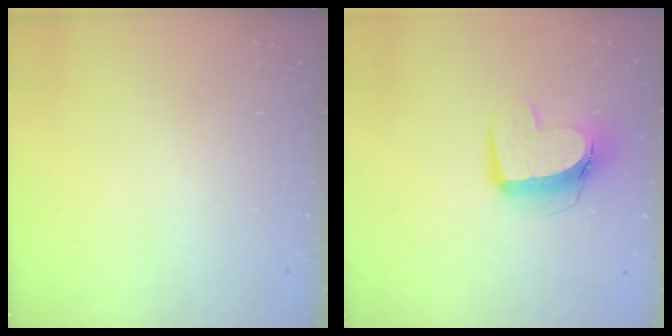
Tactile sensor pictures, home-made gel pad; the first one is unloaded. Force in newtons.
{"total": 10.8, "press": 10.7, "slide": 1.1}